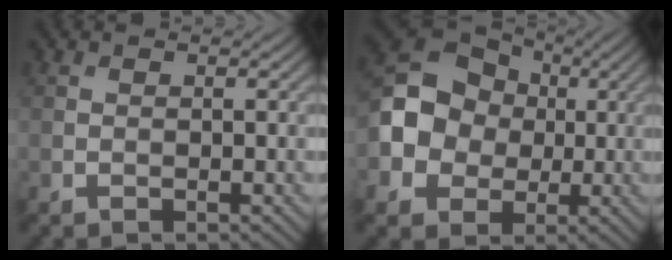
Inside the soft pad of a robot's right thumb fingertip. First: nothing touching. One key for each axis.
{"total": 11.5, "fx": -0.3, "fy": 9.8, "fz": 6.1, "tx": -0.142, "ty": 0.004, "tz": -0.025}